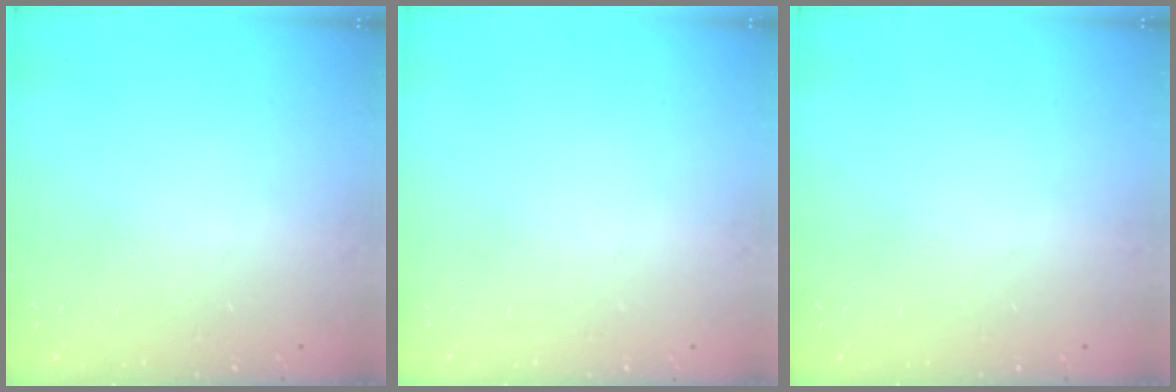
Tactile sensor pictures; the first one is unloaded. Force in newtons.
{"total": 0.0}
{"total": 0.0}